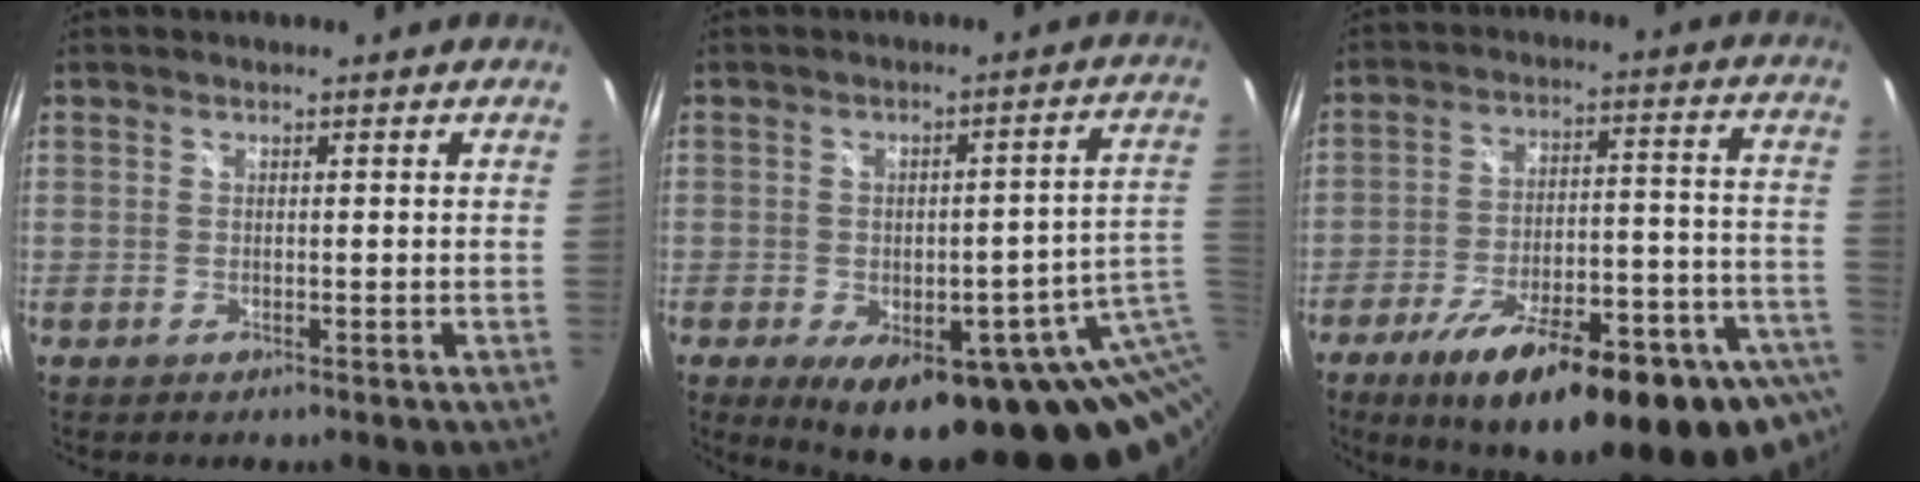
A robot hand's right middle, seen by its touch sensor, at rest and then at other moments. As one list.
[{"total": 24.2, "force": [-11.6, 9.0, 19.2], "torque": [-0.219, -0.010, -0.135]}, {"total": 29.8, "force": [-20.2, 7.2, 20.8], "torque": [-0.284, -0.032, -0.277]}]